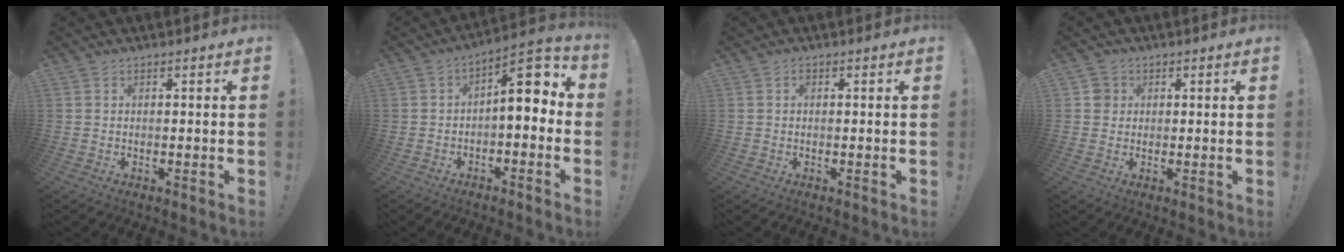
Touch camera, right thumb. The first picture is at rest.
{"total": 9.4, "force": [1.2, 4.1, 8.4], "torque": [-0.111, -0.010, 0.018]}
{"total": 0.6, "force": [0.0, 0.6, 0.3], "torque": [0.000, 0.000, -0.003]}
{"total": 3.3, "force": [0.7, 3.2, 0.7], "torque": [-0.004, 0.005, 0.012]}